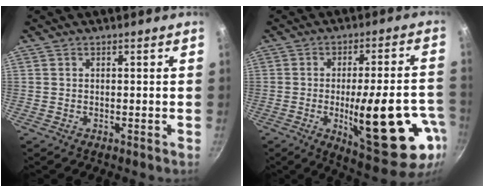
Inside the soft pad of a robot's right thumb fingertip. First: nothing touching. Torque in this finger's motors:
{"motor_torque": [2.59, 2.41, 1.95, -0.36, 0.45]}